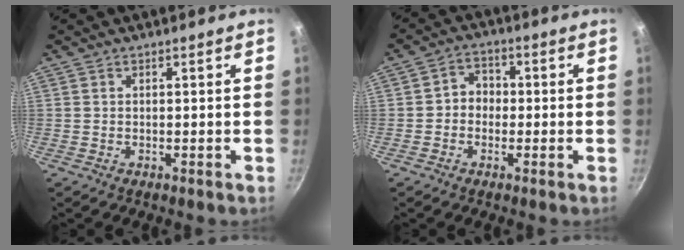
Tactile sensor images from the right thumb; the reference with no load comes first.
{"total": 4.6, "force": [-0.6, 4.0, 2.3], "torque": [-0.005, 0.016, -0.019]}